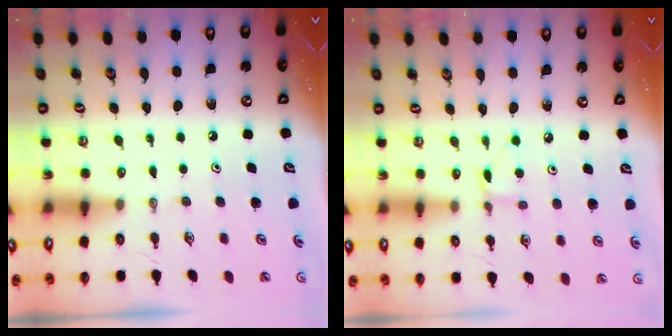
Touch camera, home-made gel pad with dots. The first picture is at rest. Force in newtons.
{"total": 2.6, "press": 2.6, "slide": 0.3}